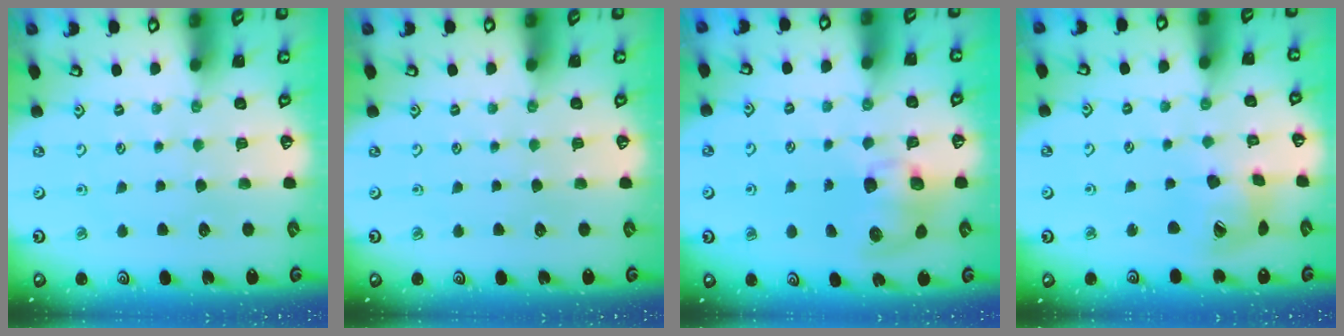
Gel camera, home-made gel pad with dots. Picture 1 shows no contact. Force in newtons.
{"total": 0.0}
{"total": 9.4, "press": 9.3, "slide": 1.4}
{"total": 14.3, "press": 14.2, "slide": 2.1}